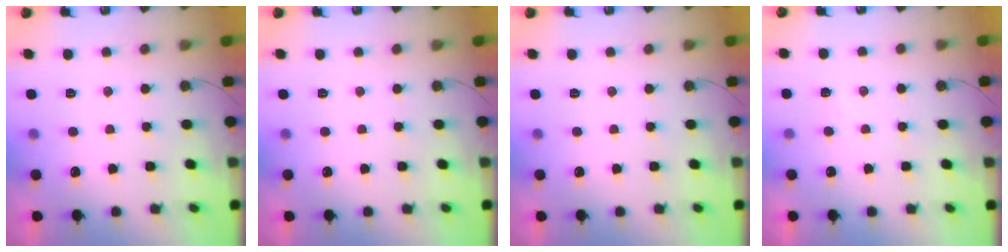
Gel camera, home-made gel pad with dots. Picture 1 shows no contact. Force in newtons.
{"total": 0.0}
{"total": 0.0}
{"total": 4.2, "press": 4.2, "slide": 0.6}